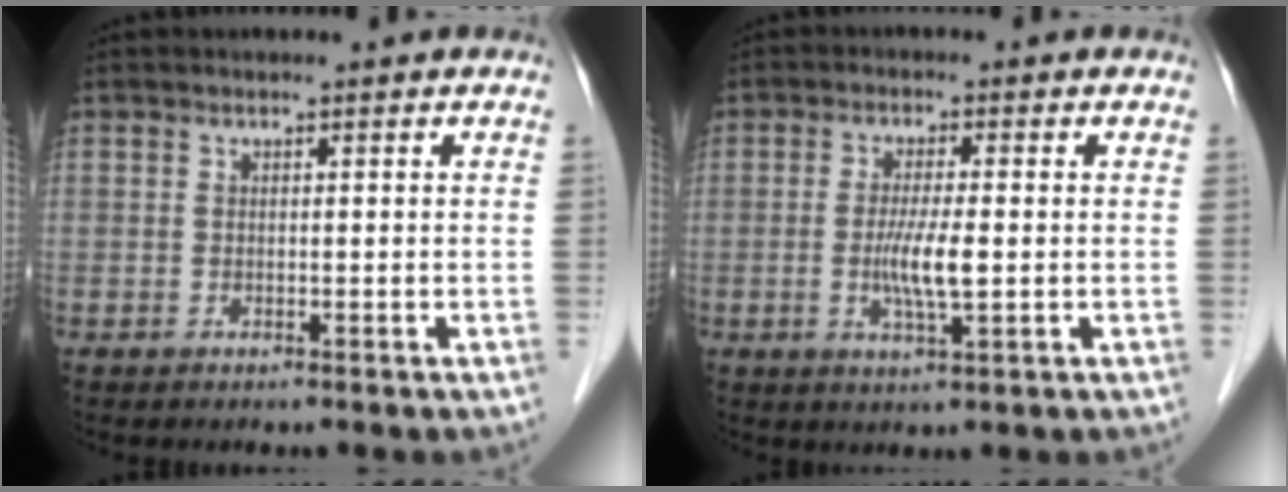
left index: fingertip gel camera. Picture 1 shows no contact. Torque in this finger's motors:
{"motor_torque": [0.62, 0.44, 0.23, 0.10]}